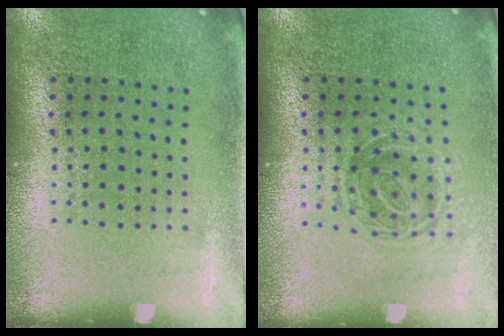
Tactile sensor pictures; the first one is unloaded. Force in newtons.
{"total": 1.3, "press": 1.1, "slide": 0.7}